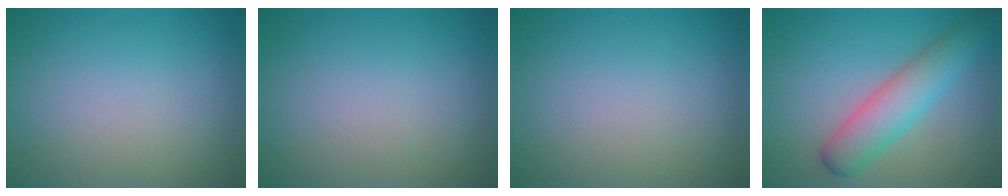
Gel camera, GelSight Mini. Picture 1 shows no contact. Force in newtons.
{"total": 0.0}
{"total": 0.0}
{"total": 4.7, "press": 4.7, "slide": 0.1}